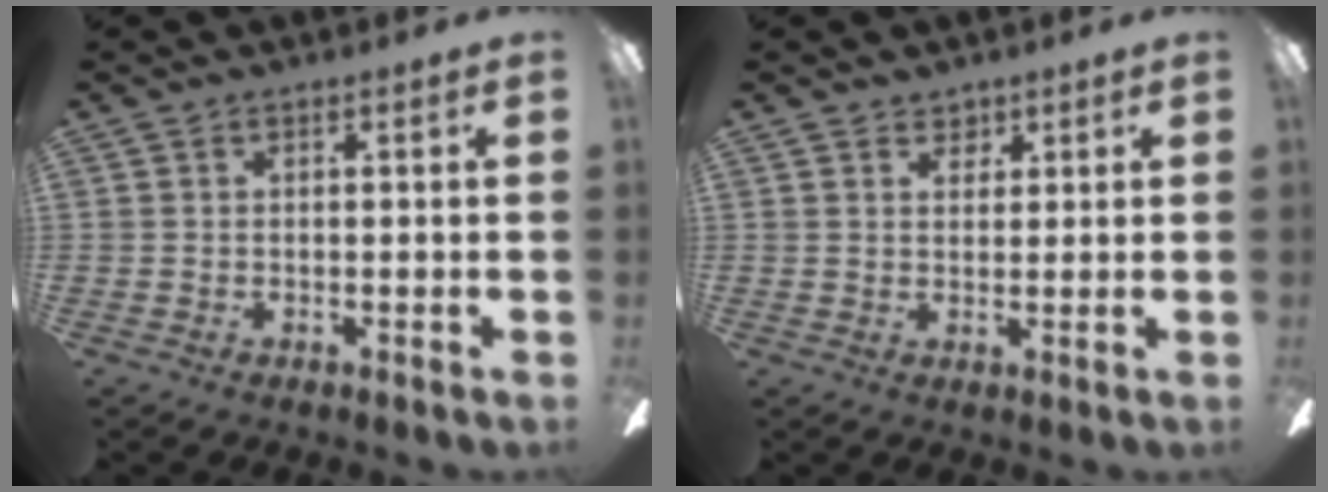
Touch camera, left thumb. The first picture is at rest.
{"total": 2.8, "force": [2.0, 1.8, 0.5], "torque": [0.001, -0.003, 0.035]}